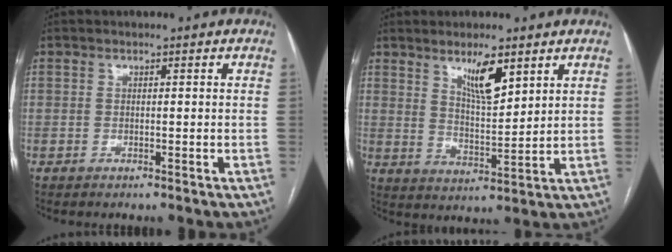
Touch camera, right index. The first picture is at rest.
{"total": 7.1, "force": [4.3, 1.5, 5.4], "torque": [-0.099, -0.008, 0.081]}